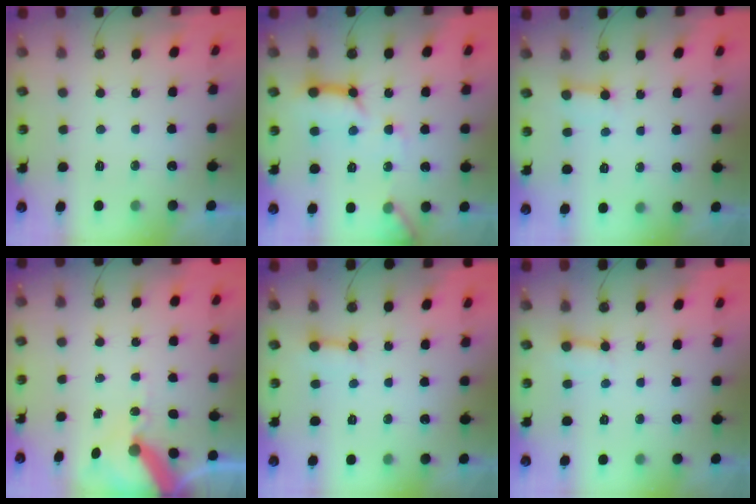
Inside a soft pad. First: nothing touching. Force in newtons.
{"total": 14.7, "press": 14.6, "slide": 1.6}
{"total": 3.1, "press": 3.0, "slide": 0.6}
{"total": 10.2, "press": 10.1, "slide": 1.4}
{"total": 2.8, "press": 2.8, "slide": 0.2}
{"total": 2.8, "press": 2.8, "slide": 0.4}